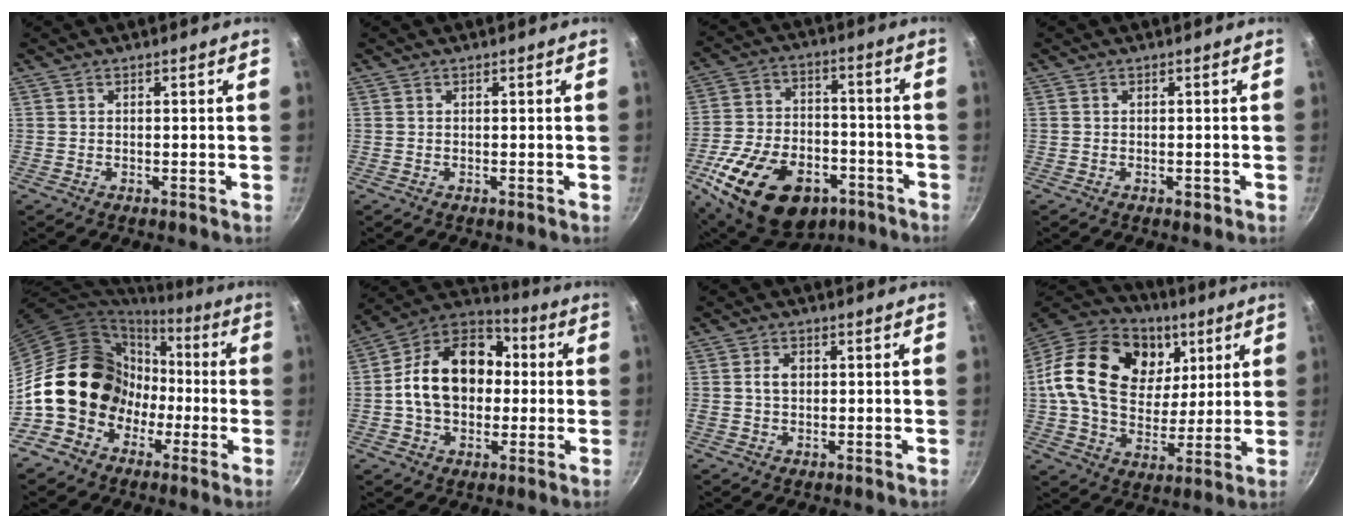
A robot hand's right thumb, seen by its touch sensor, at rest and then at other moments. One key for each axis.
{"total": 0.0}
{"total": 24.7, "fx": -11.9, "fy": 15.0, "fz": 15.6, "tx": -0.250, "ty": 0.040, "tz": -0.186}
{"total": 1.2, "fx": -0.5, "fy": 0.8, "fz": 0.7, "tx": -0.008, "ty": 0.002, "tz": -0.007}
{"total": 16.9, "fx": -2.2, "fy": 14.1, "fz": 9.0, "tx": -0.093, "ty": 0.062, "tz": -0.034}
{"total": 19.2, "fx": 0.5, "fy": 14.1, "fz": 13.0, "tx": -0.190, "ty": 0.042, "tz": -0.007}
{"total": 3.0, "fx": 0.4, "fy": 2.1, "fz": 2.0, "tx": -0.029, "ty": 0.004, "tz": 0.005}
{"total": 26.9, "fx": 7.7, "fy": 19.2, "fz": 17.2, "tx": -0.292, "ty": -0.004, "tz": 0.124}